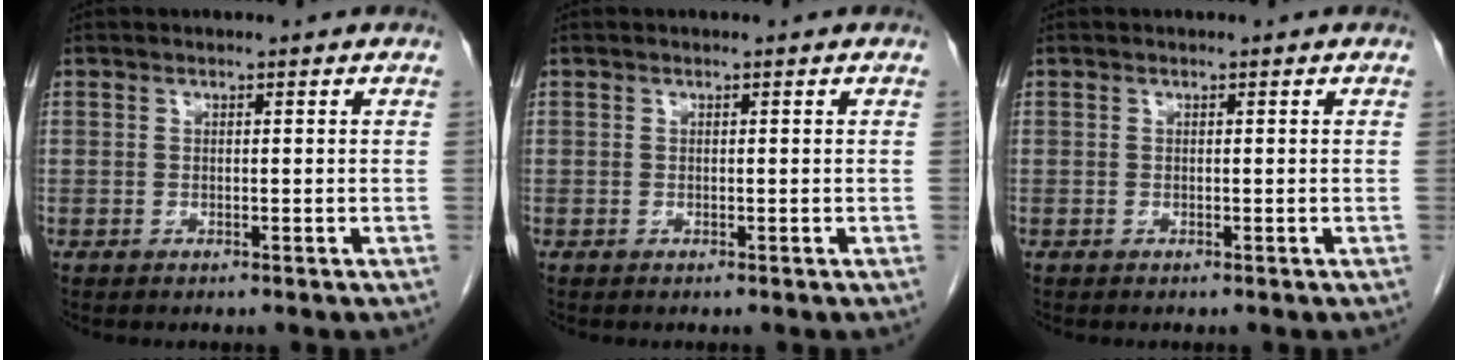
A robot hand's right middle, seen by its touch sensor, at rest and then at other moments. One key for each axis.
{"total": 0.0}
{"total": 0.0}